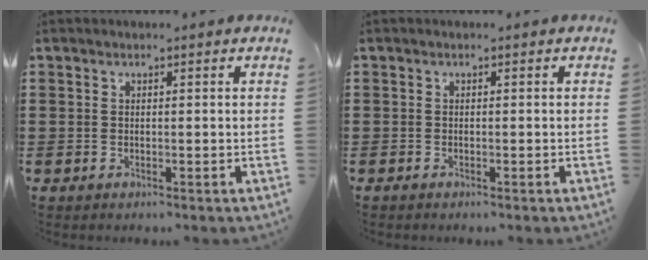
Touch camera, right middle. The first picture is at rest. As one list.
[{"total": 0.0}]